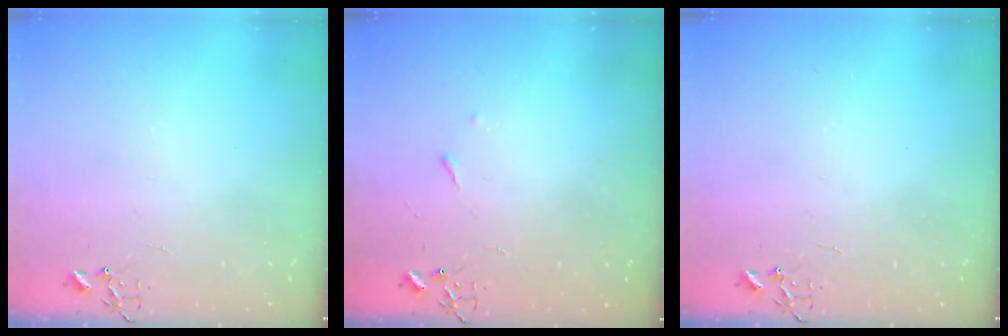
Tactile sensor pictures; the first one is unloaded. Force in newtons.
{"total": 2.9, "press": 2.8, "slide": 0.5}
{"total": 0.0}